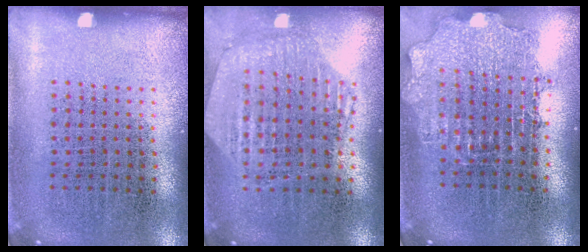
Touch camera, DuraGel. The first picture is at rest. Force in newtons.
{"total": 1.1, "press": 1.1, "slide": 0.2}
{"total": 1.6, "press": 1.3, "slide": 0.8}